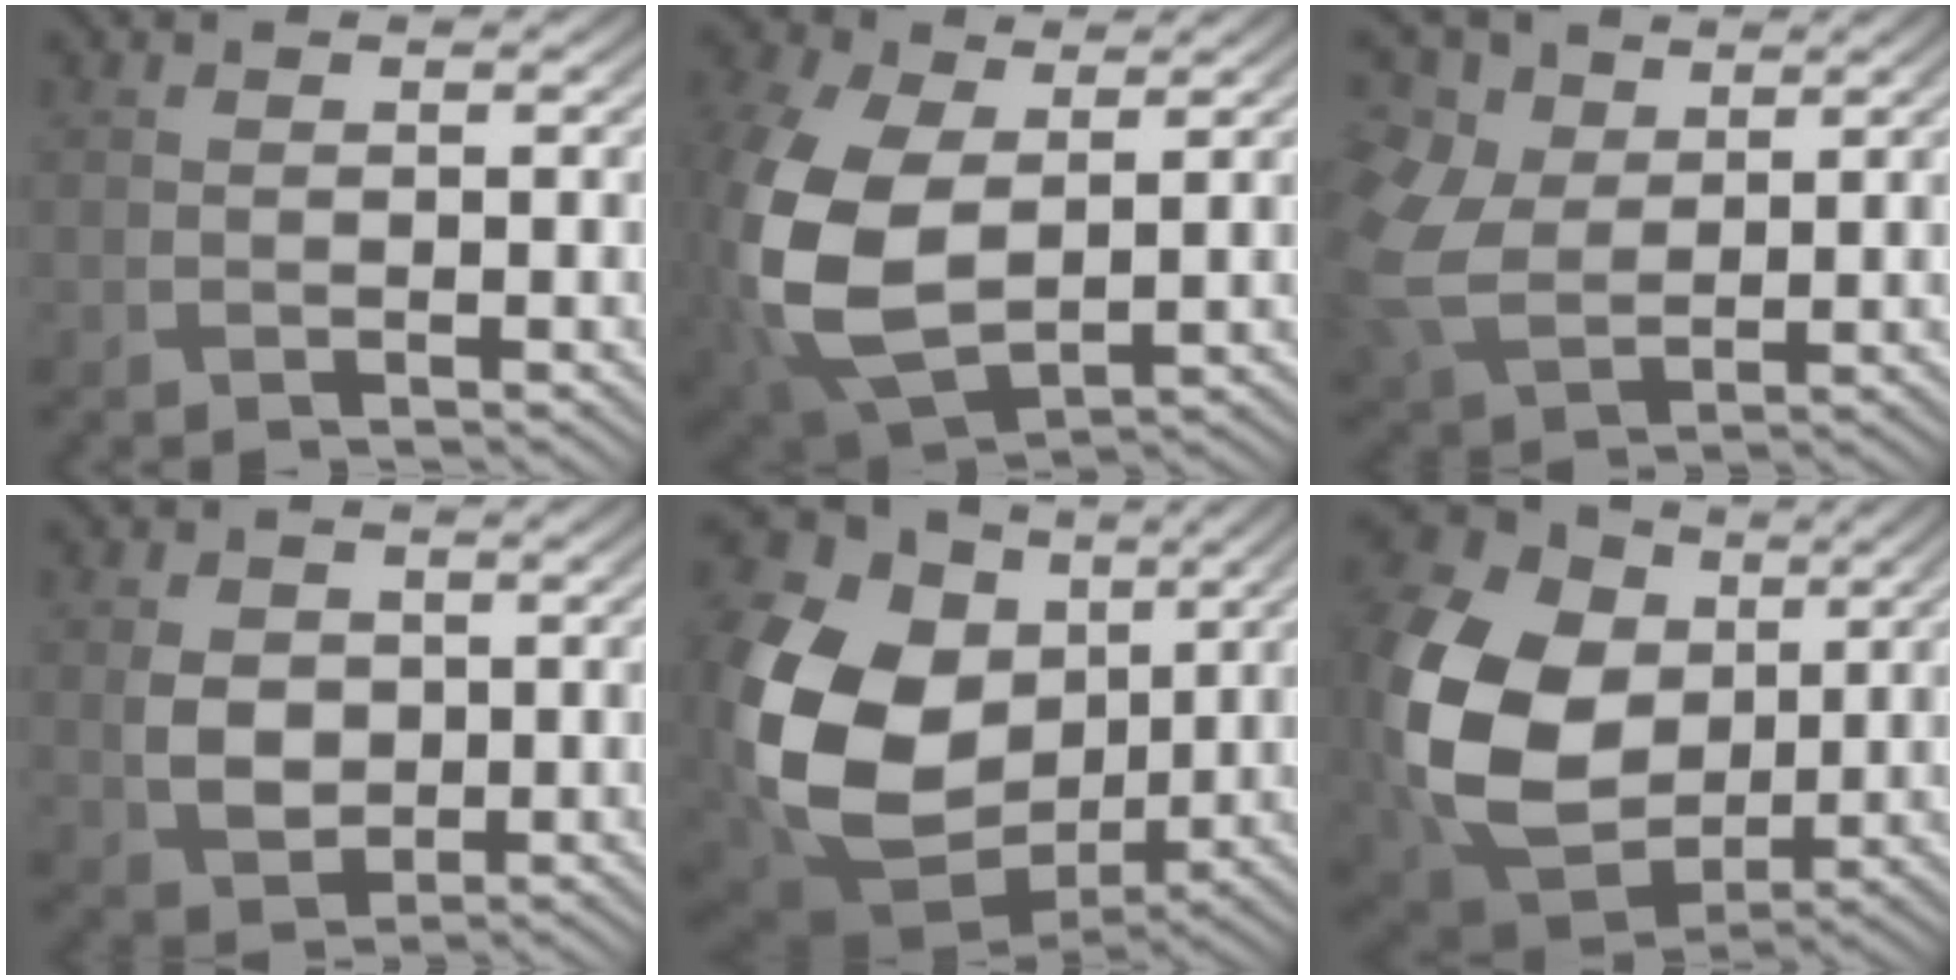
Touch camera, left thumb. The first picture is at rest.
{"total": 14.2, "force": [0.2, 9.4, 10.6], "torque": [-0.308, -0.021, 0.017]}
{"total": 9.8, "force": [2.7, 7.2, 6.2], "torque": [-0.202, 0.007, 0.056]}
{"total": 4.5, "force": [0.1, 3.7, 2.7], "torque": [-0.062, -0.006, 0.003]}
{"total": 21.3, "force": [0.7, 16.2, 13.7], "torque": [-0.340, -0.033, 0.064]}
{"total": 17.9, "force": [1.3, 13.8, 11.3], "torque": [-0.307, -0.024, 0.054]}